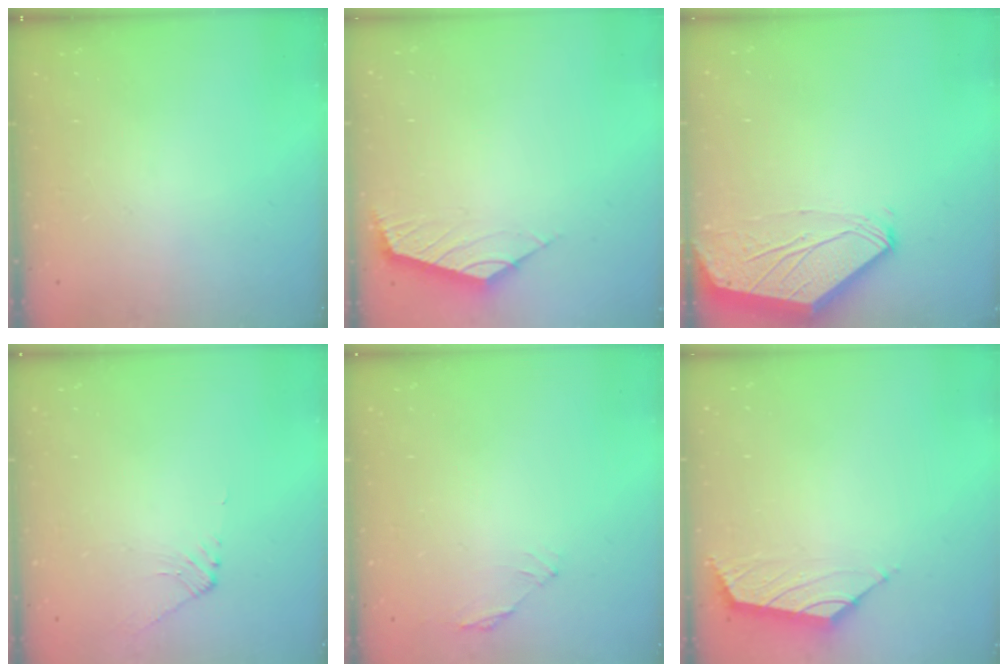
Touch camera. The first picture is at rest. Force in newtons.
{"total": 2.5, "press": 2.5, "slide": 0.6}
{"total": 0.0}
{"total": 2.1, "press": 2.1, "slide": 0.5}
{"total": 1.2, "press": 1.0, "slide": 0.5}
{"total": 1.7, "press": 1.6, "slide": 0.7}